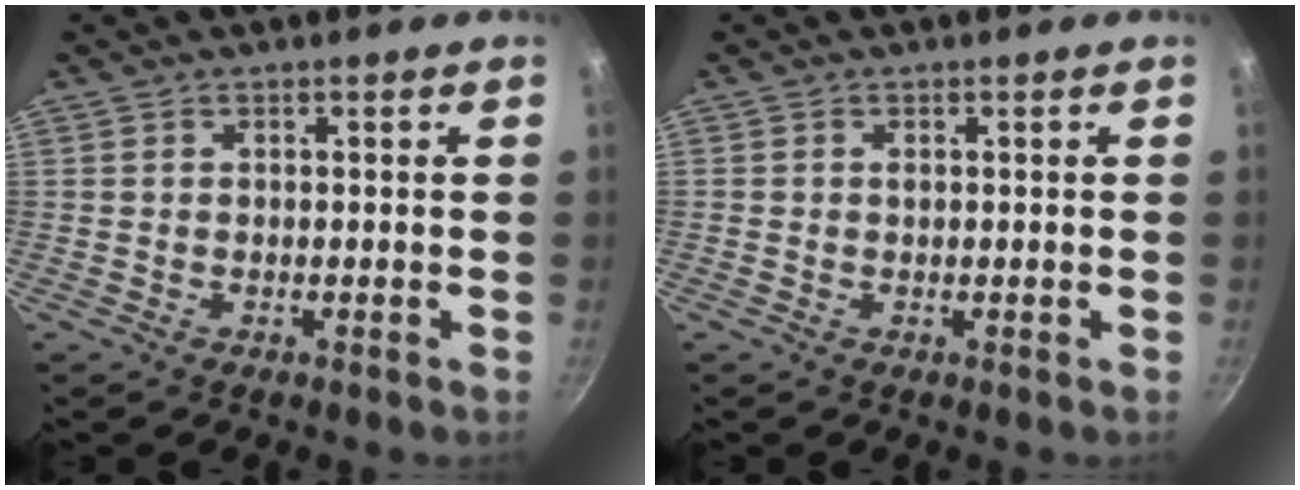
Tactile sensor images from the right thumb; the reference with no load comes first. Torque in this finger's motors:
{"motor_torque": [-0.01, 0.27, 0.50, -0.08, 0.06]}